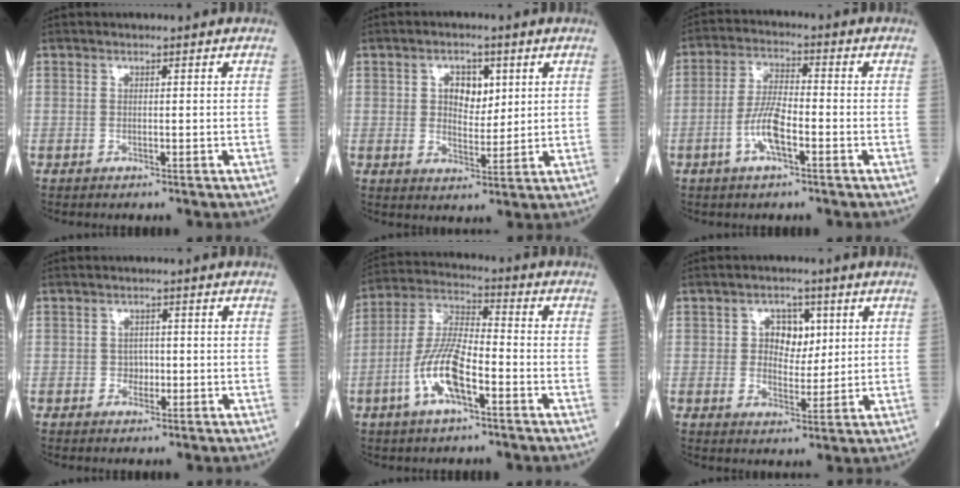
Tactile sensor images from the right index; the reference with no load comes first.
{"total": 5.2, "force": [1.7, 3.1, 3.8], "torque": [-0.059, 0.007, 0.031]}
{"total": 6.5, "force": [-2.5, 1.6, 5.8], "torque": [-0.119, 0.004, -0.051]}
{"total": 1.7, "force": [-0.4, 1.3, 1.0], "torque": [-0.010, 0.005, -0.006]}
{"total": 10.4, "force": [-4.0, 2.8, 9.1], "torque": [-0.194, 0.007, -0.079]}
{"total": 5.3, "force": [1.5, 3.5, 3.6], "torque": [-0.051, 0.010, 0.026]}